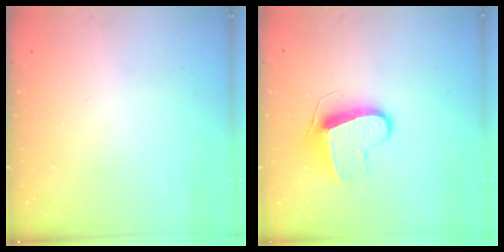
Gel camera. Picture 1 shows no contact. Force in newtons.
{"total": 9.7, "press": 9.7, "slide": 0.4}